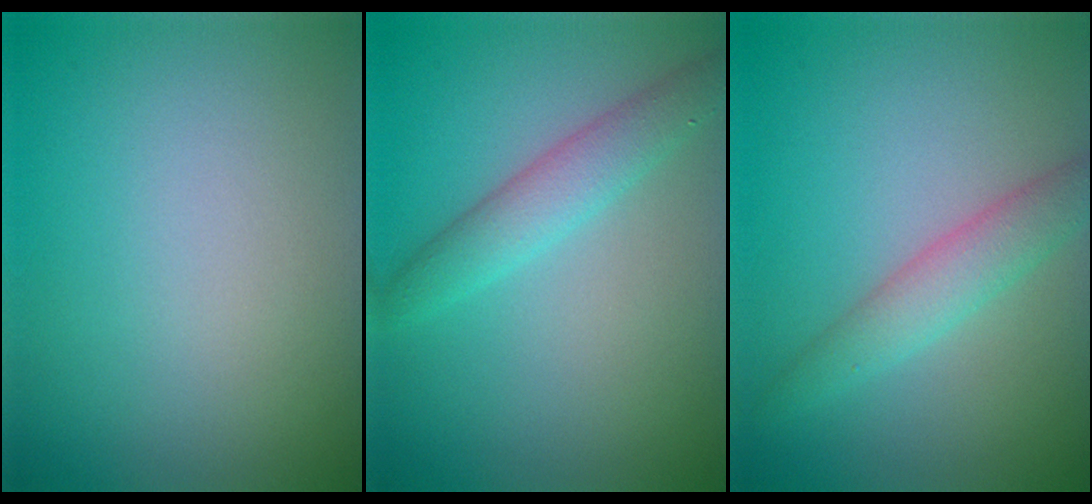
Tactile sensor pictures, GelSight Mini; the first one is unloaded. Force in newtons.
{"total": 2.9, "press": 2.9, "slide": 0.1}
{"total": 2.9, "press": 2.9, "slide": 0.1}